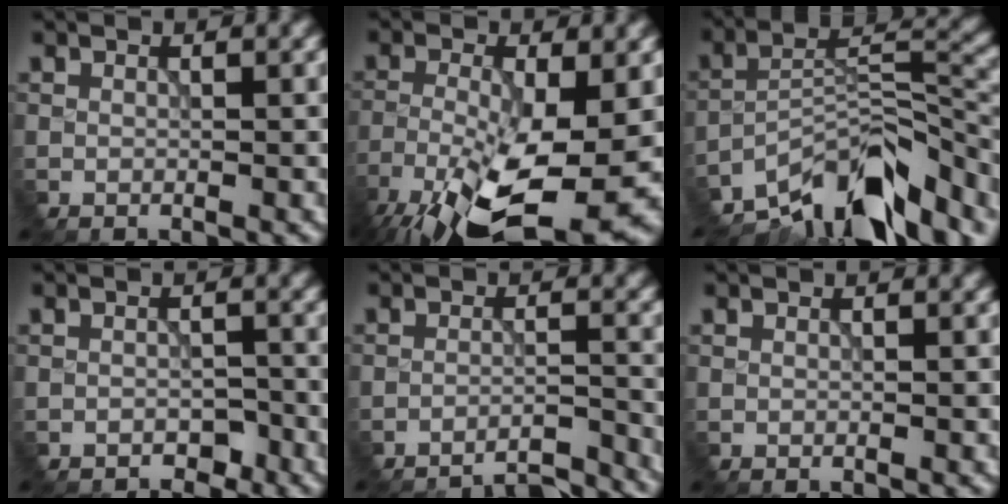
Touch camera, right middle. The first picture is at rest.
{"total": 13.1, "force": [-7.1, 4.4, 10.2], "torque": [-0.216, -0.038, -0.114]}
{"total": 12.4, "force": [-9.5, 4.6, 6.5], "torque": [-0.114, 0.017, -0.163]}
{"total": 1.9, "force": [-1.7, 0.2, -0.8], "torque": [0.007, 0.009, -0.025]}
{"total": 7.4, "force": [-7.3, 0.9, 0.7], "torque": [0.002, 0.024, -0.097]}
{"total": 0.0}